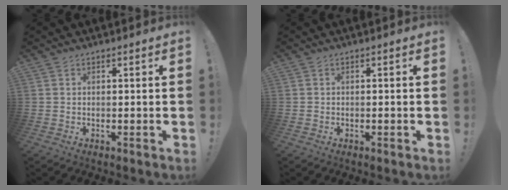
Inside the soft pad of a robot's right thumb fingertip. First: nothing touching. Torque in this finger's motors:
{"motor_torque": [0.04, 0.00, 0.14, -0.08, 0.00]}